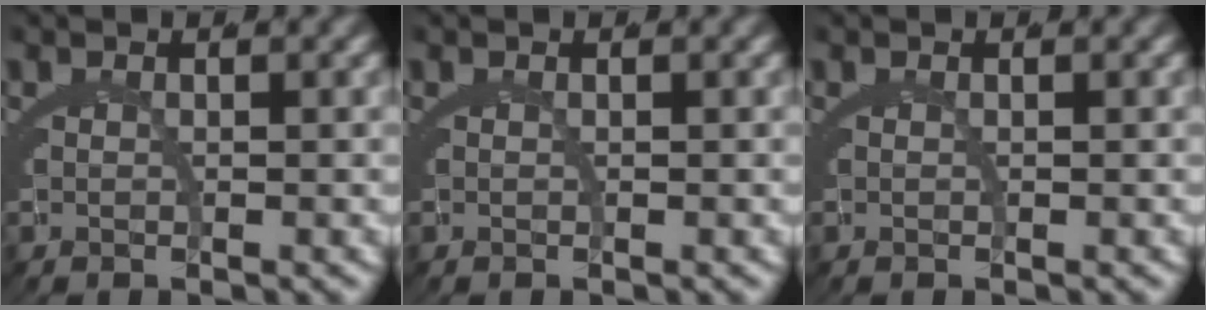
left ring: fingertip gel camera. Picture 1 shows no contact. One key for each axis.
{"total": 0.0}
{"total": 0.0}